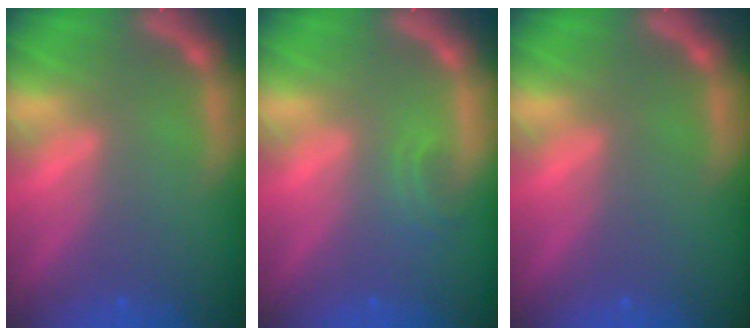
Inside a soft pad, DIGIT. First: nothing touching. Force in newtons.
{"total": 1.4}
{"total": 0.0}